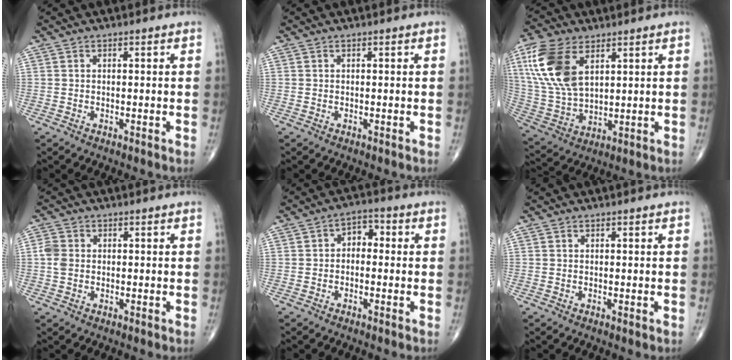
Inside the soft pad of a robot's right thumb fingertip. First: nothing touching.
{"total": 0.0}
{"total": 15.6, "force": [6.3, 8.6, 11.3], "torque": [-0.240, -0.016, 0.131]}
{"total": 3.1, "force": [0.0, 2.5, 1.8], "torque": [-0.038, 0.006, -0.003]}
{"total": 4.1, "force": [0.0, 2.9, 2.9], "torque": [-0.022, 0.017, -0.015]}
{"total": 0.0}